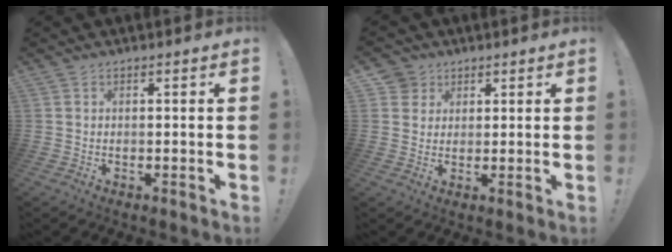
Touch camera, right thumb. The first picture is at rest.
{"total": 4.4, "force": [2.2, 3.7, 0.5], "torque": [-0.005, -0.013, 0.042]}